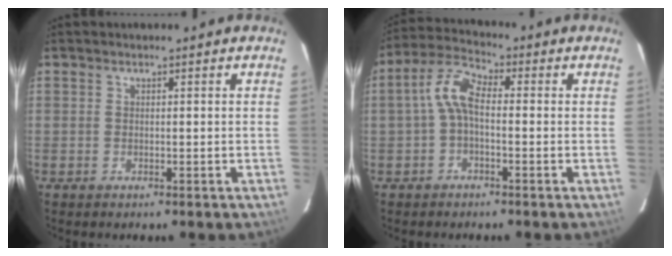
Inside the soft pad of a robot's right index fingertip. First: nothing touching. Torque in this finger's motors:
{"motor_torque": [0.93, -0.22, 0.57, 0.15]}